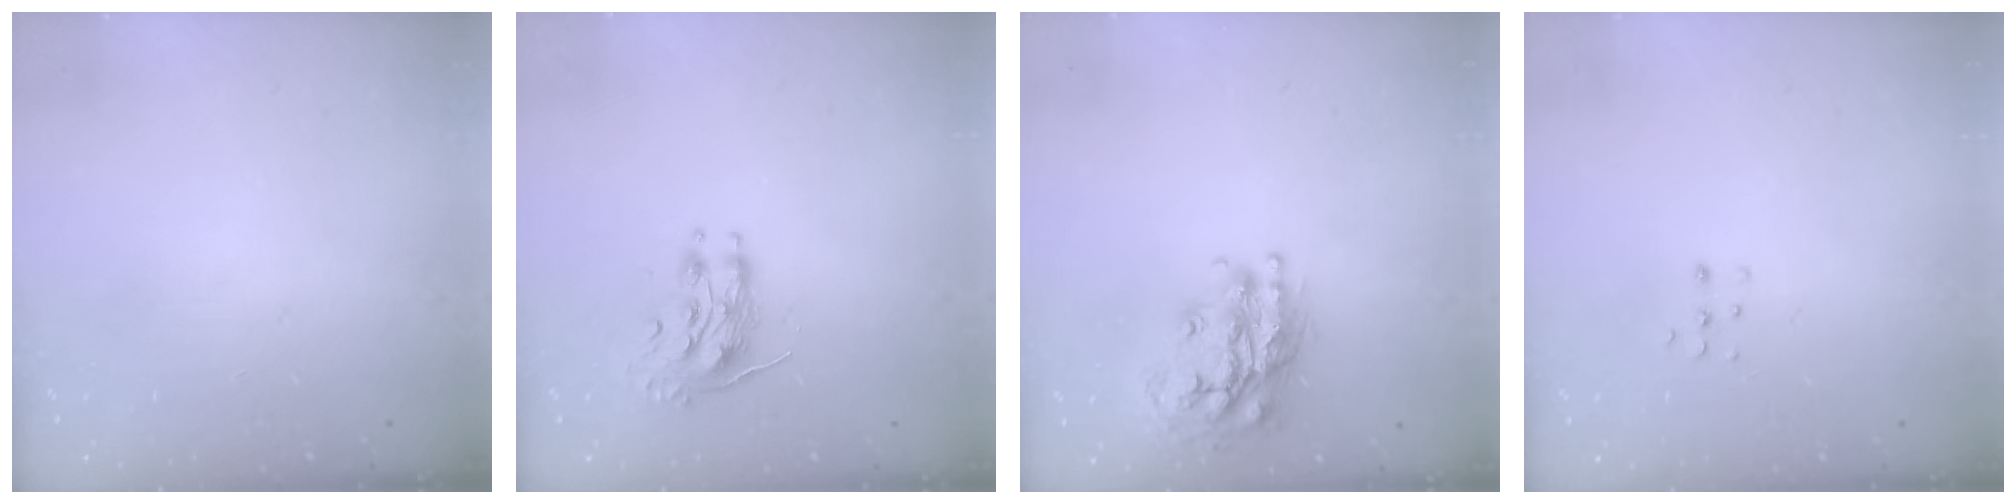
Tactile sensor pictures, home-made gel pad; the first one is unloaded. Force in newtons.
{"total": 8.7, "press": 8.7, "slide": 0.2}
{"total": 19.3, "press": 19.3, "slide": 1.4}
{"total": 3.8, "press": 3.8, "slide": 0.6}